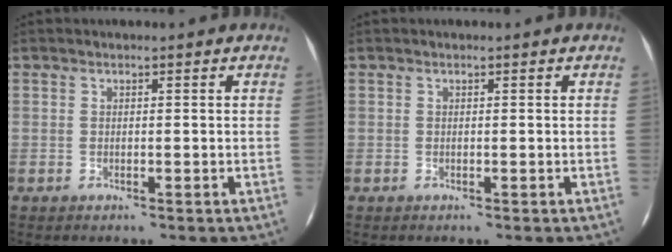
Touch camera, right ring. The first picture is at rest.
{"total": 0.0}